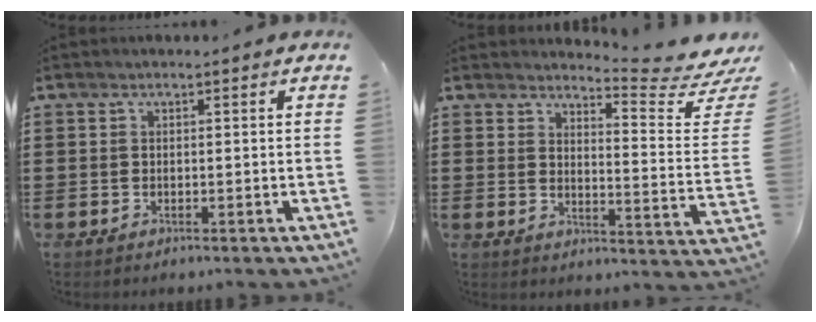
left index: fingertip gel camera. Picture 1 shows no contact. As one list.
[{"total": 5.1, "force": [4.6, 0.0, 2.1], "torque": [-0.034, -0.049, 0.069]}]